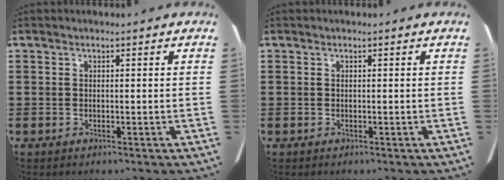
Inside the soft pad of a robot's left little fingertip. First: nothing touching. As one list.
[{"total": 0.0}]